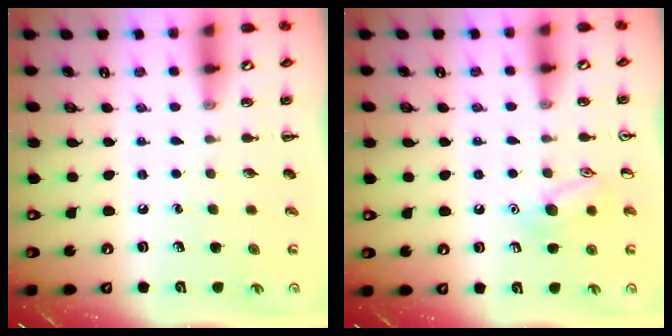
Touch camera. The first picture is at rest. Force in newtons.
{"total": 9.4, "press": 9.4, "slide": 1.0}